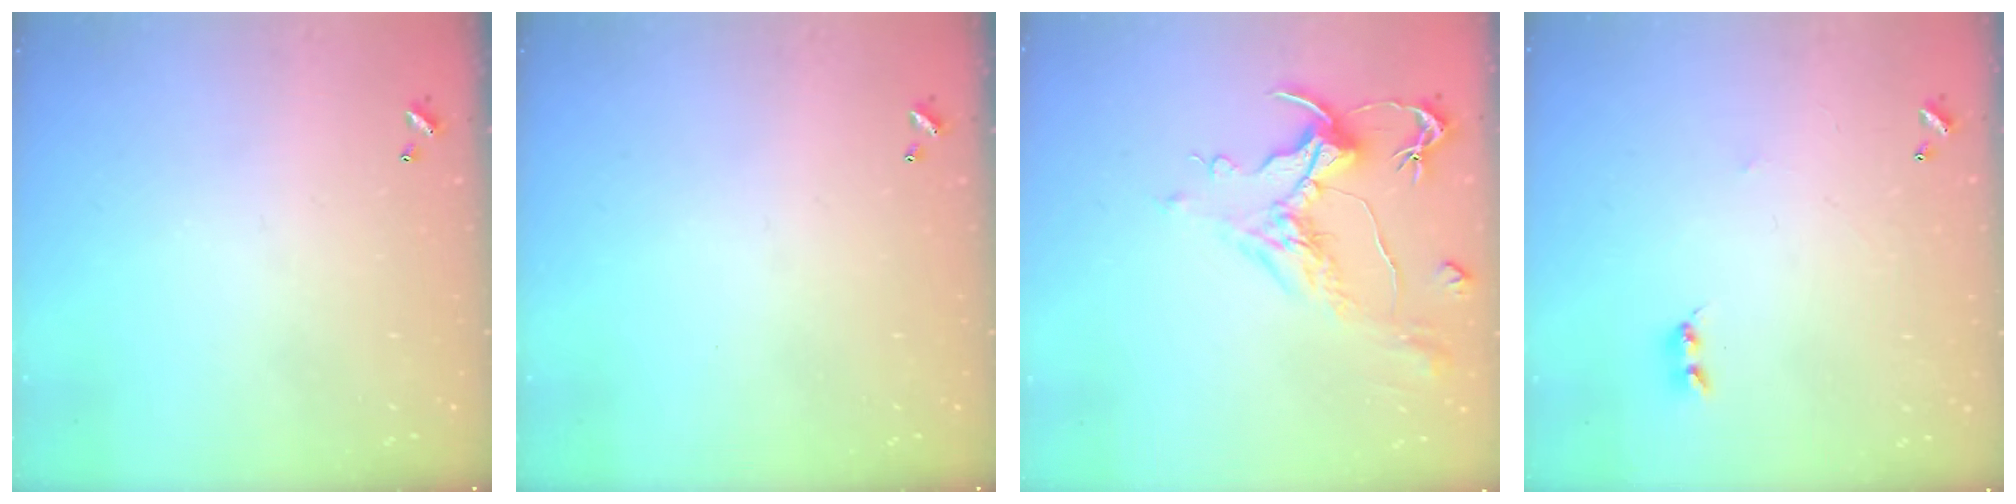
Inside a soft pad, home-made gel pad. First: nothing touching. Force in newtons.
{"total": 0.0}
{"total": 1.6, "press": 0.6, "slide": 1.4}
{"total": 1.6, "press": 1.6, "slide": 0.4}